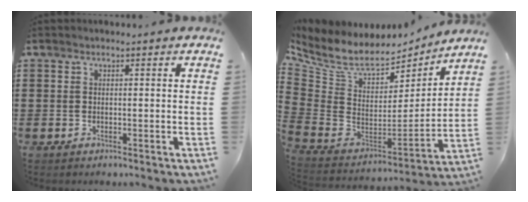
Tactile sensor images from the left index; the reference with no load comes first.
{"total": 7.1, "force": [5.5, 3.2, 3.2], "torque": [-0.095, -0.047, 0.096]}